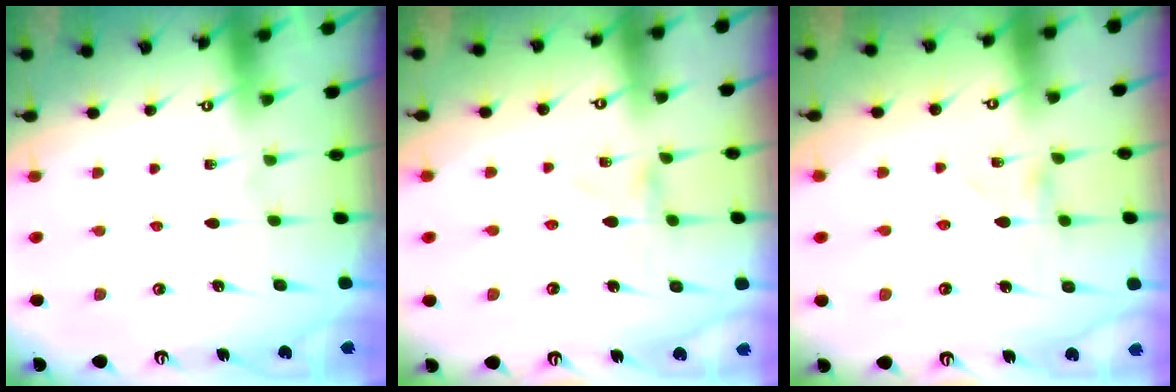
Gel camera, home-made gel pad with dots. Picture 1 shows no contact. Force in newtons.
{"total": 0.0}
{"total": 0.0}